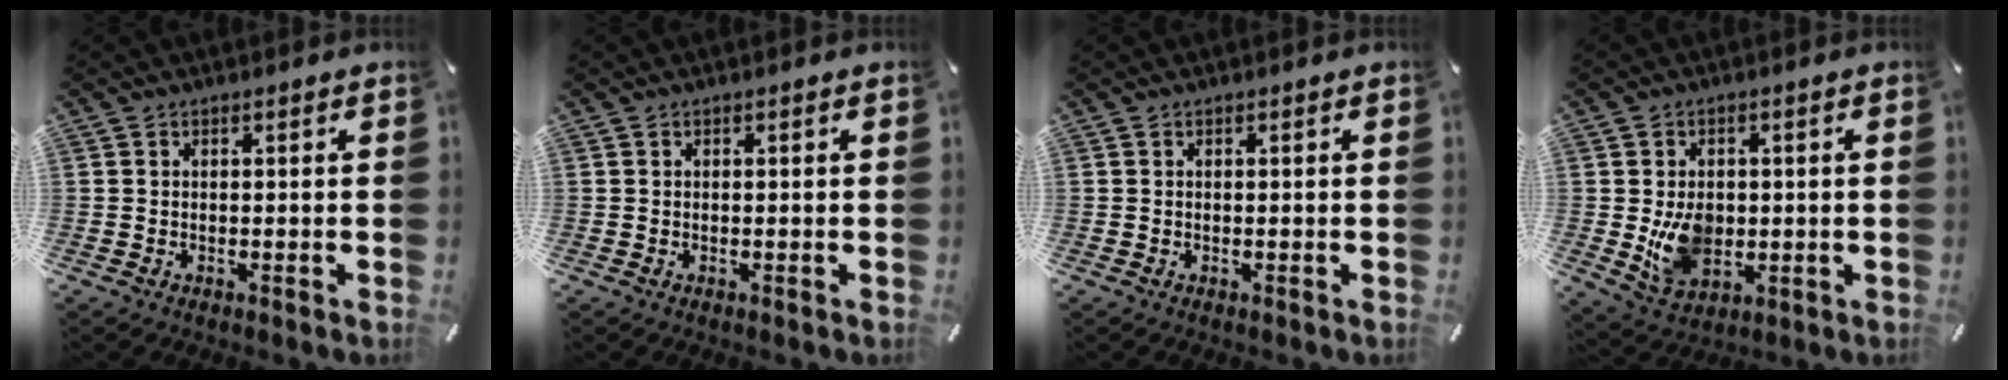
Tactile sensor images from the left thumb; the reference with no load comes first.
{"total": 0.0}
{"total": 0.0}
{"total": 8.8, "force": [-0.3, 7.1, 5.2], "torque": [-0.098, -0.006, -0.007]}